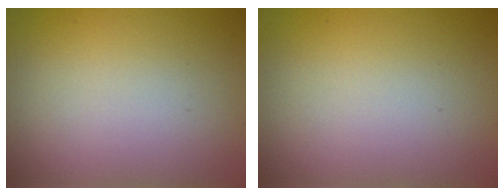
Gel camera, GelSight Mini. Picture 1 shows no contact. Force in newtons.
{"total": 0.0}